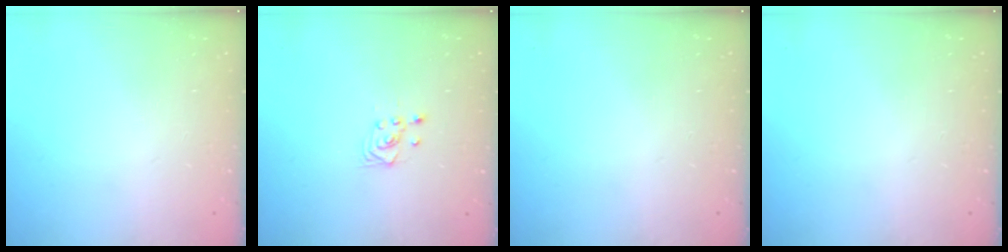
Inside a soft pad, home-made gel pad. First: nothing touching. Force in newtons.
{"total": 3.5, "press": 3.1, "slide": 1.6}
{"total": 0.0}
{"total": 0.0}